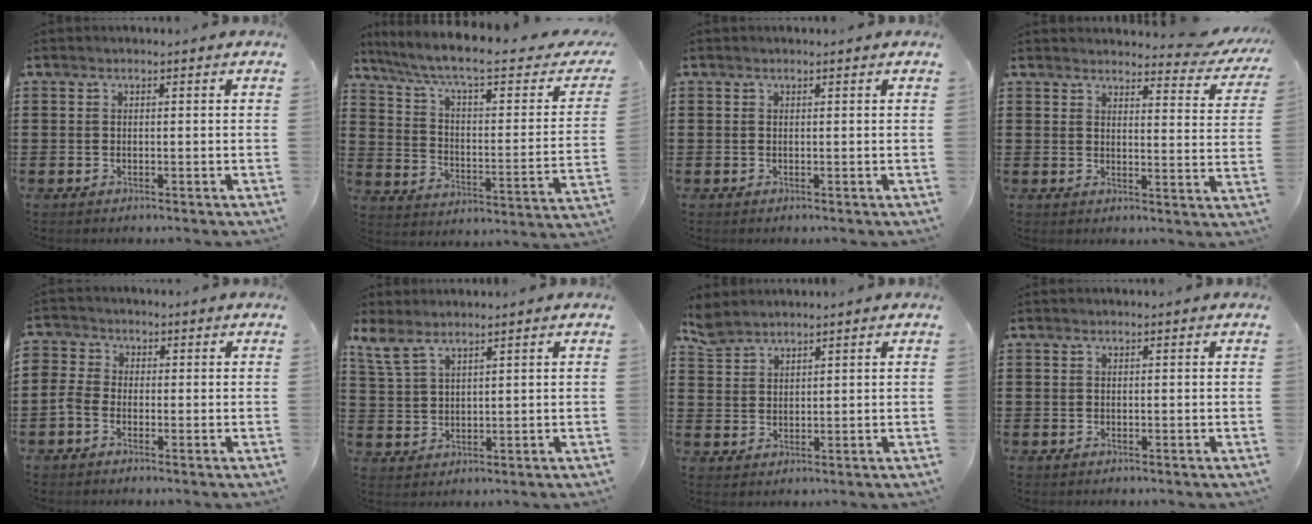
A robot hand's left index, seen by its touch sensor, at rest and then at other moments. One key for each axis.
{"total": 8.2, "fx": 6.1, "fy": 0.8, "fz": 5.4, "tx": -0.128, "ty": -0.038, "tz": 0.097}
{"total": 0.0}
{"total": 4.0, "fx": 3.8, "fy": 0.2, "fz": 1.3, "tx": -0.025, "ty": -0.024, "tz": 0.063}
{"total": 2.4, "fx": -1.4, "fy": 1.7, "fz": 1.0, "tx": -0.029, "ty": 0.005, "tz": -0.029}
{"total": 4.4, "fx": 3.2, "fy": 1.3, "fz": 2.7, "tx": -0.062, "ty": -0.002, "tz": 0.060}
{"total": 3.1, "fx": 2.9, "fy": 1.0, "fz": 0.5, "tx": -0.019, "ty": -0.003, "tz": 0.057}
{"total": 0.0}